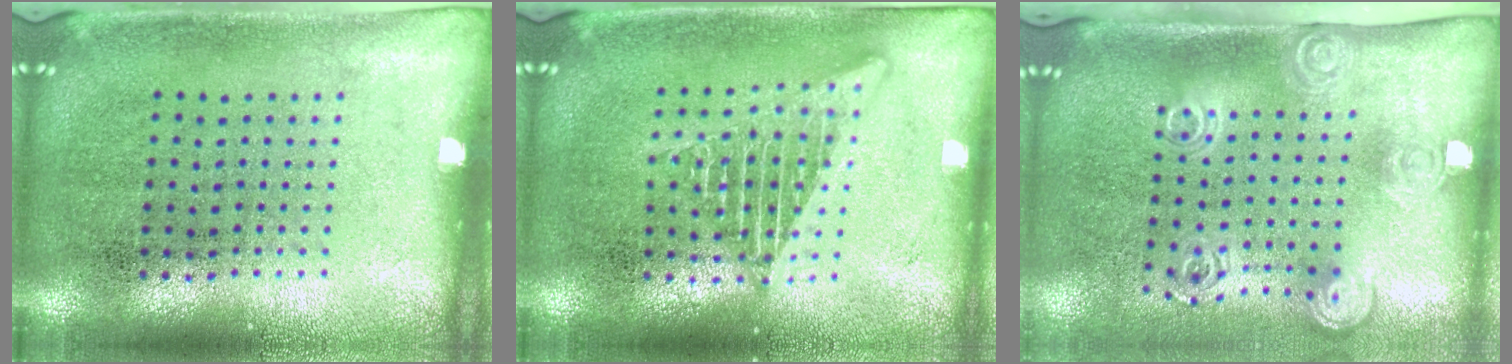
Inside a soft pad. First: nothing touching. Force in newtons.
{"total": 2.6, "press": 2.6, "slide": 0.3}
{"total": 2.0, "press": 1.4, "slide": 1.5}